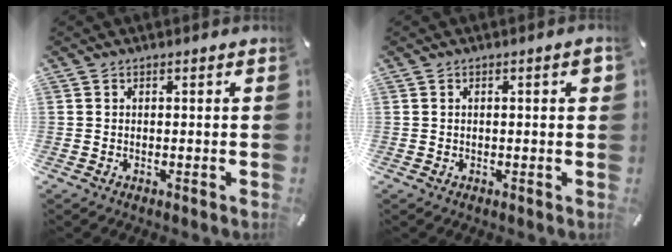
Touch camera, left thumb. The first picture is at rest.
{"total": 2.3, "force": [0.3, 0.5, 2.3], "torque": [-0.033, -0.001, 0.002]}